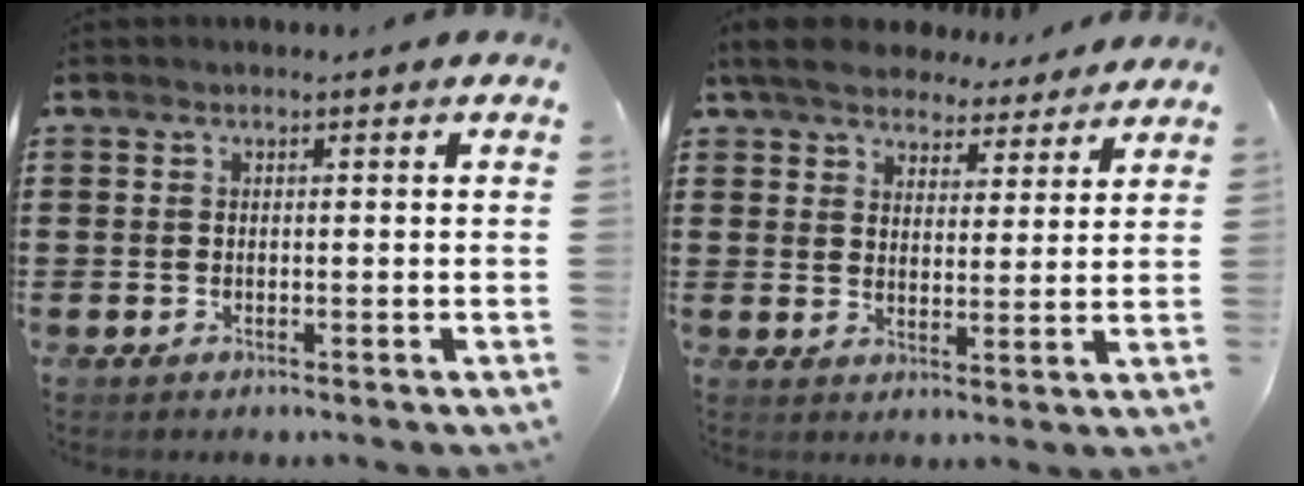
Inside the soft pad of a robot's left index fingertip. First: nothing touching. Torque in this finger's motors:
{"motor_torque": [1.20, -0.94, 1.05, 0.21]}